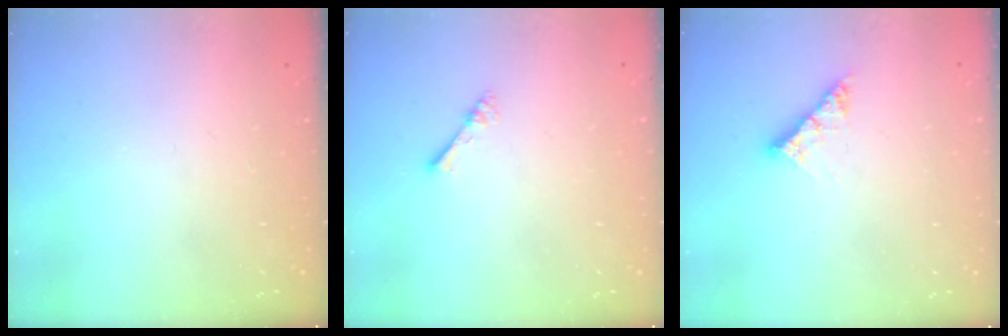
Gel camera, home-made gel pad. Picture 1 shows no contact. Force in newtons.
{"total": 1.0, "press": 1.0, "slide": 0.3}
{"total": 6.8, "press": 6.8, "slide": 0.8}